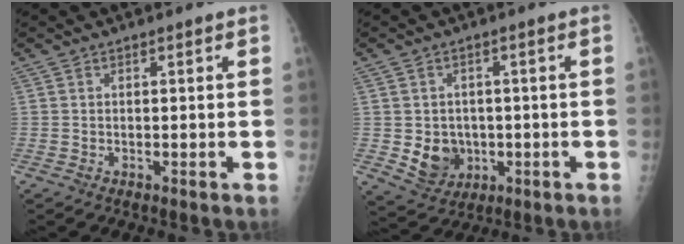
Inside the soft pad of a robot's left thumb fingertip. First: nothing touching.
{"total": 7.0, "force": [-1.1, 6.2, 3.1], "torque": [-0.020, 0.002, -0.004]}